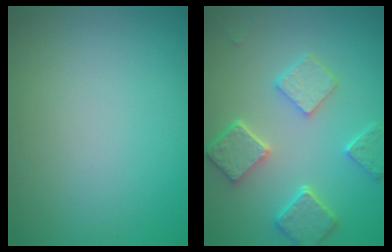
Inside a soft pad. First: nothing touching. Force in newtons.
{"total": 5.1, "press": 4.0, "slide": 3.2}